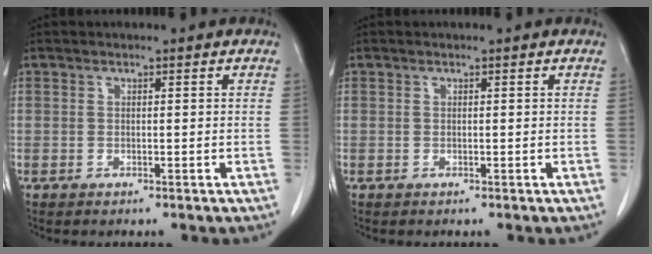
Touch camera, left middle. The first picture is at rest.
{"total": 0.0}